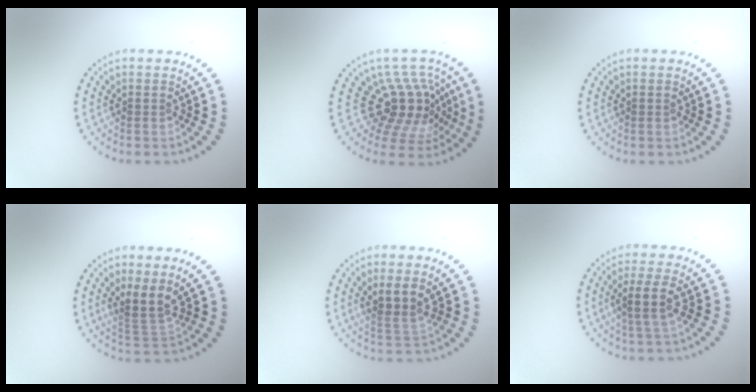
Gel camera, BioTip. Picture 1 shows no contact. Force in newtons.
{"total": 5.1, "press": 3.7, "slide": 3.6}
{"total": 0.0}
{"total": 2.8, "press": 2.0, "slide": 2.0}
{"total": 2.6, "press": 2.2, "slide": 1.4}
{"total": 2.5, "press": 2.1, "slide": 1.4}